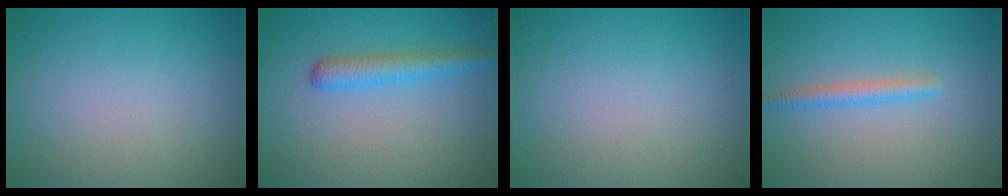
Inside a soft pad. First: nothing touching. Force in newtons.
{"total": 2.8, "press": 2.8, "slide": 0.1}
{"total": 0.0}
{"total": 1.9, "press": 1.9, "slide": 0.0}